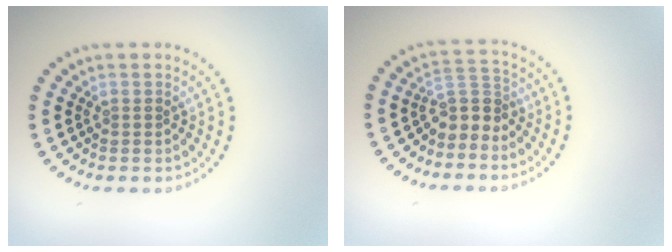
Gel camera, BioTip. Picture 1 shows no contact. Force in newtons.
{"total": 2.8, "press": 2.0, "slide": 1.9}